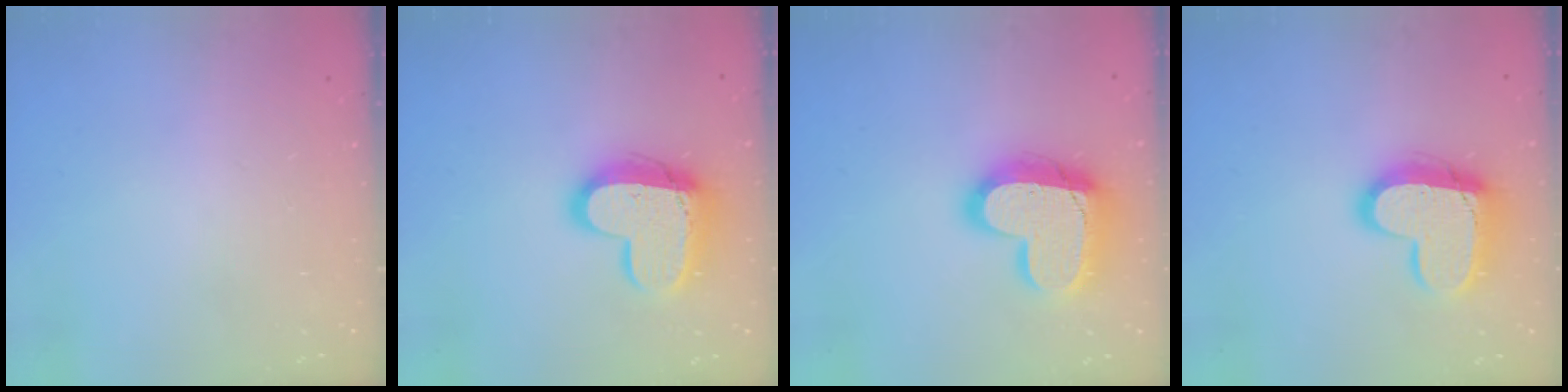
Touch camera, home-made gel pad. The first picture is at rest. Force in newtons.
{"total": 16.9, "press": 16.8, "slide": 1.4}
{"total": 19.3, "press": 19.2, "slide": 1.6}
{"total": 16.6, "press": 16.5, "slide": 1.4}